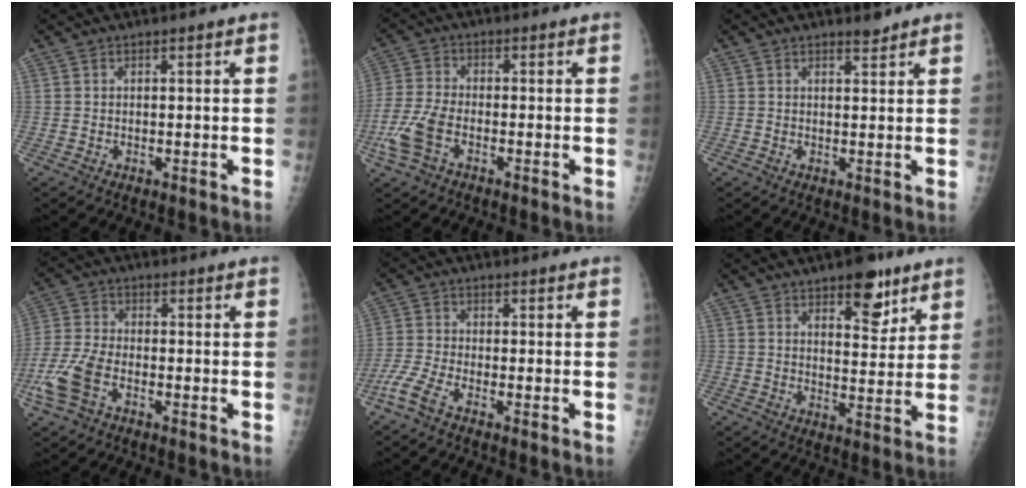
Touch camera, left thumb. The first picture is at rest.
{"total": 7.6, "force": [-3.2, 4.0, 5.6], "torque": [-0.140, 0.011, -0.067]}
{"total": 1.3, "force": [1.2, 0.3, 0.2], "torque": [0.009, -0.012, 0.018]}
{"total": 8.5, "force": [-3.7, 4.5, 6.2], "torque": [-0.152, 0.013, -0.078]}
{"total": 4.3, "force": [-3.1, 0.6, 2.8], "torque": [-0.076, 0.001, -0.075]}
{"total": 9.3, "force": [5.8, 4.2, 5.9], "torque": [-0.053, -0.033, 0.083]}